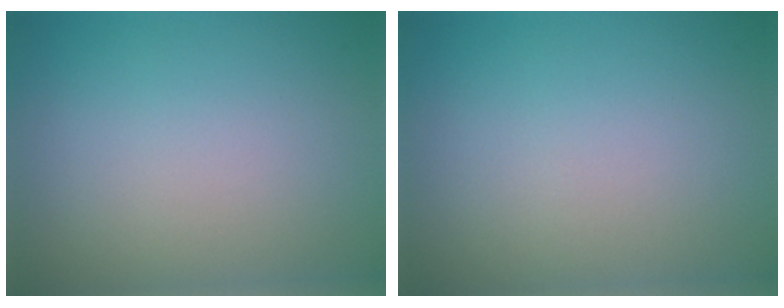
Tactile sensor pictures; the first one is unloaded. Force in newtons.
{"total": 0.0}